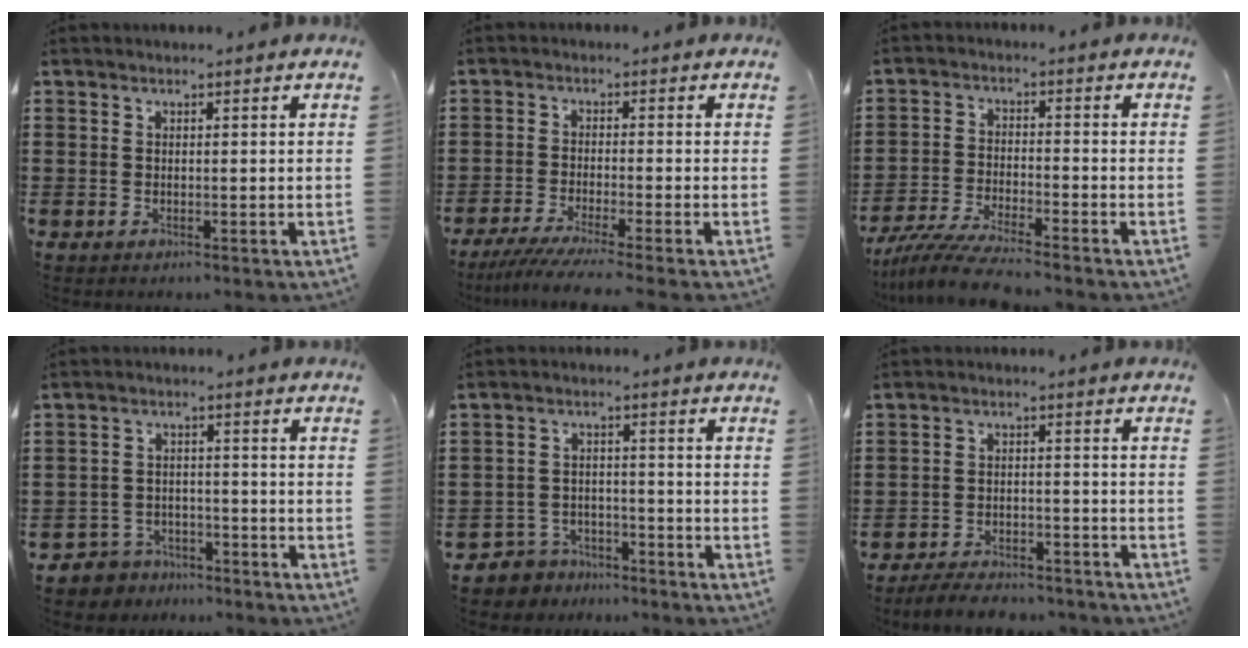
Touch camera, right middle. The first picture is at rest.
{"total": 3.8, "force": [-3.2, -0.4, 1.9], "torque": [-0.049, -0.018, -0.065]}
{"total": 6.7, "force": [-6.2, 0.0, 2.6], "torque": [-0.064, -0.013, -0.122]}
{"total": 3.5, "force": [-3.4, 1.1, -0.2], "torque": [-0.016, -0.002, -0.073]}
{"total": 4.0, "force": [-3.8, 1.2, -0.1], "torque": [-0.022, -0.002, -0.085]}
{"total": 4.3, "force": [-4.2, 0.7, 0.8], "torque": [-0.021, 0.003, -0.086]}